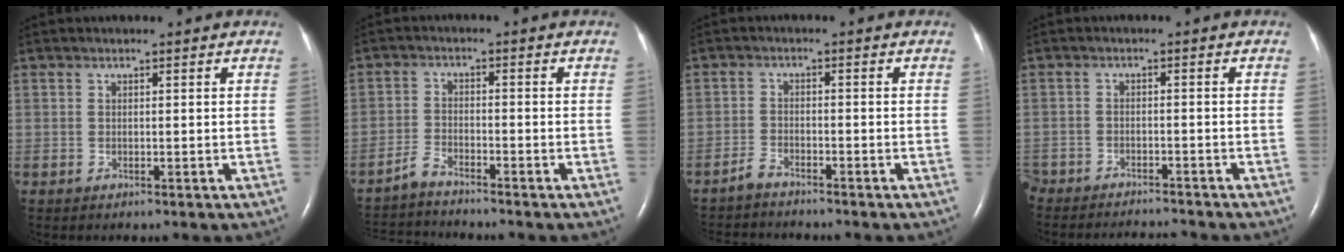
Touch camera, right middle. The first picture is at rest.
{"total": 5.3, "force": [-5.1, -0.1, 1.2], "torque": [-0.031, -0.018, -0.093]}
{"total": 3.1, "force": [-3.1, 0.3, 0.6], "torque": [-0.016, -0.010, -0.052]}
{"total": 9.6, "force": [-9.2, 1.7, 2.3], "torque": [-0.046, -0.008, -0.130]}